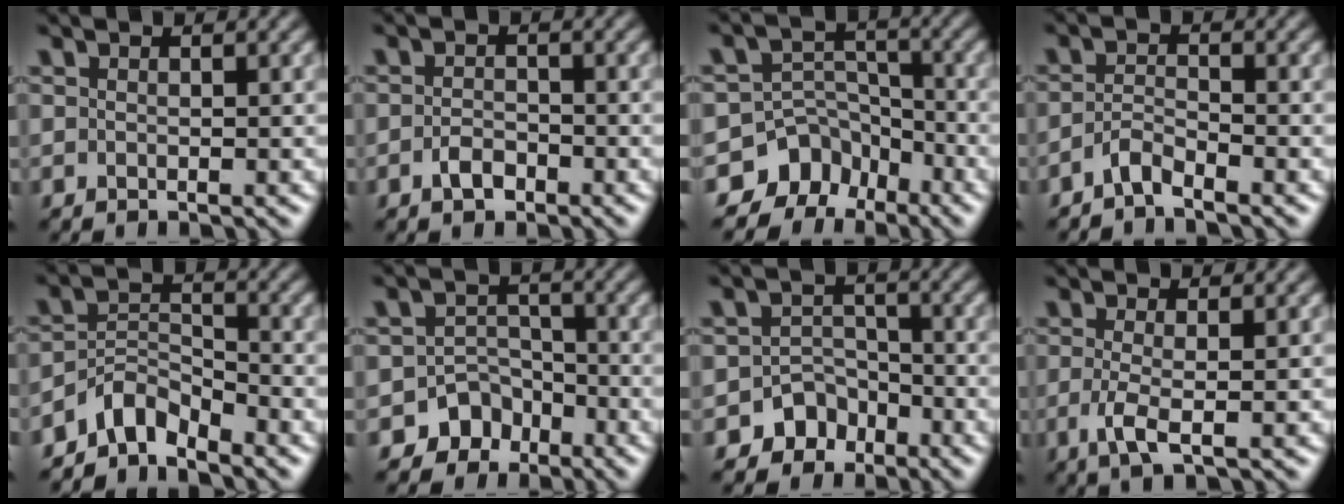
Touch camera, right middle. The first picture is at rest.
{"total": 1.8, "force": [-1.0, 1.1, 1.0], "torque": [-0.019, 0.003, -0.021]}
{"total": 7.2, "force": [-5.3, 4.8, 0.9], "torque": [0.008, 0.004, -0.085]}
{"total": 1.9, "force": [-1.6, 0.3, 1.0], "torque": [-0.021, 0.004, -0.038]}
{"total": 3.7, "force": [-3.3, 1.3, 1.2], "torque": [-0.018, 0.007, -0.072]}
{"total": 4.6, "force": [-3.2, 3.3, 0.4], "torque": [0.023, 0.008, -0.049]}
{"total": 4.1, "force": [-2.9, 2.9, 0.4], "torque": [0.020, 0.009, -0.046]}
{"total": 2.6, "force": [-0.6, 0.6, 2.5], "torque": [-0.057, -0.009, -0.015]}